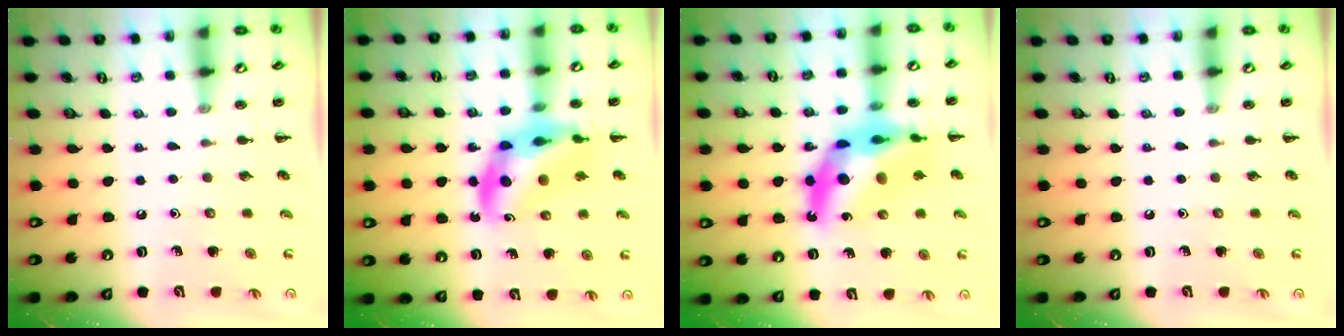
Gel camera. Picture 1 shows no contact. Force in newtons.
{"total": 12.5, "press": 12.1, "slide": 3.4}
{"total": 17.5, "press": 16.8, "slide": 4.8}
{"total": 0.0}